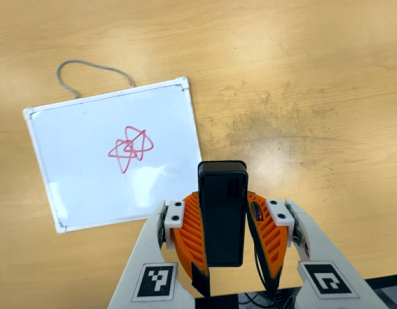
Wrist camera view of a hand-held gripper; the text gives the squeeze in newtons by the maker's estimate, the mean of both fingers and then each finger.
{"total": 4.9, "left": 3.5, "right": 6.2}